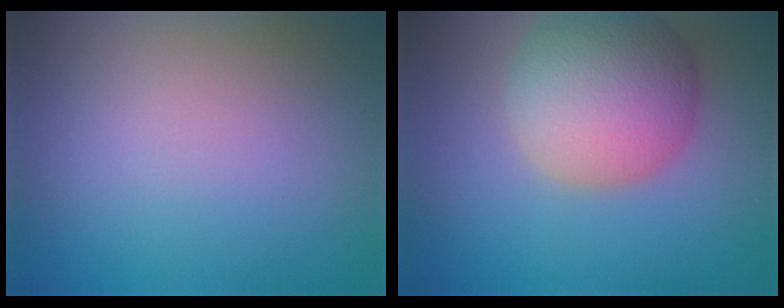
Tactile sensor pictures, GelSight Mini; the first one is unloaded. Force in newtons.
{"total": 8.0, "press": 8.0, "slide": 0.5}